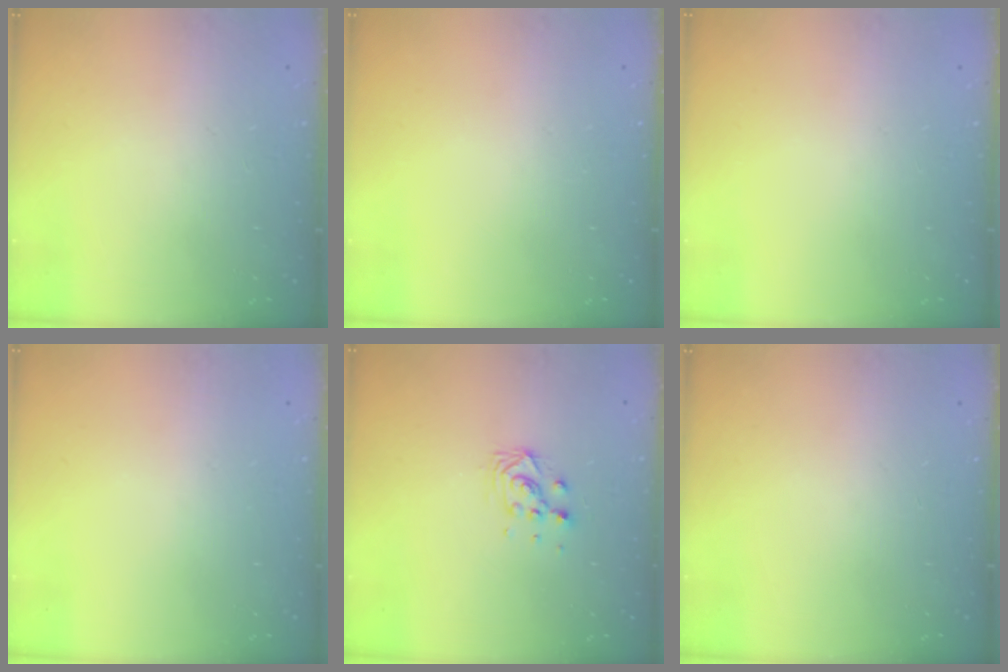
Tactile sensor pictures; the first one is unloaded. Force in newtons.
{"total": 0.0}
{"total": 0.0}
{"total": 0.0}
{"total": 5.3, "press": 5.2, "slide": 0.2}
{"total": 0.0}